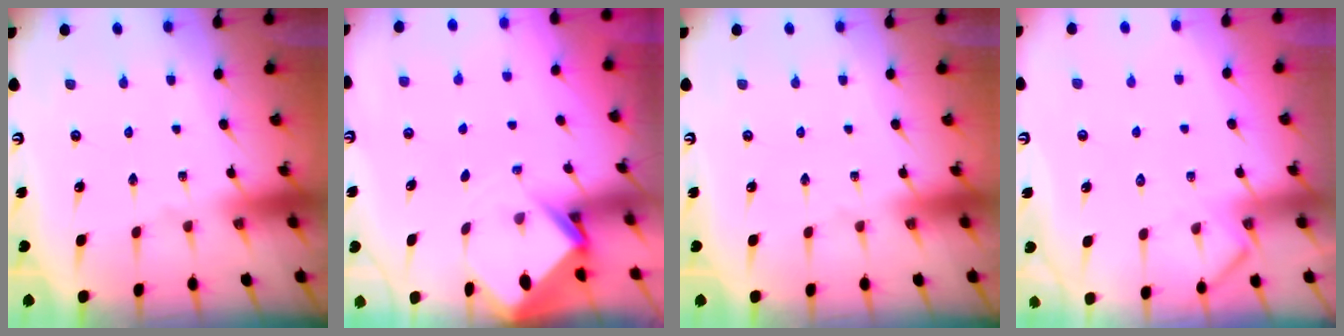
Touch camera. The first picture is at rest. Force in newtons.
{"total": 2.9, "press": 2.9, "slide": 0.2}
{"total": 0.0}
{"total": 5.0, "press": 4.9, "slide": 0.7}